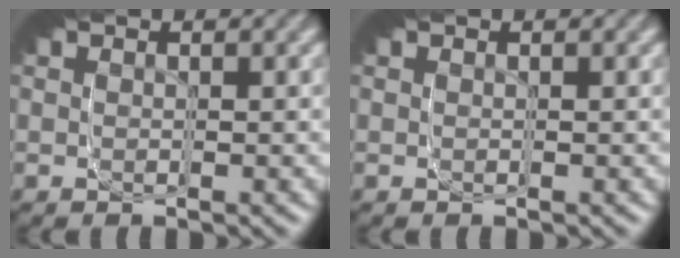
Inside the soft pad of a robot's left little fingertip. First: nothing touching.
{"total": 0.0}